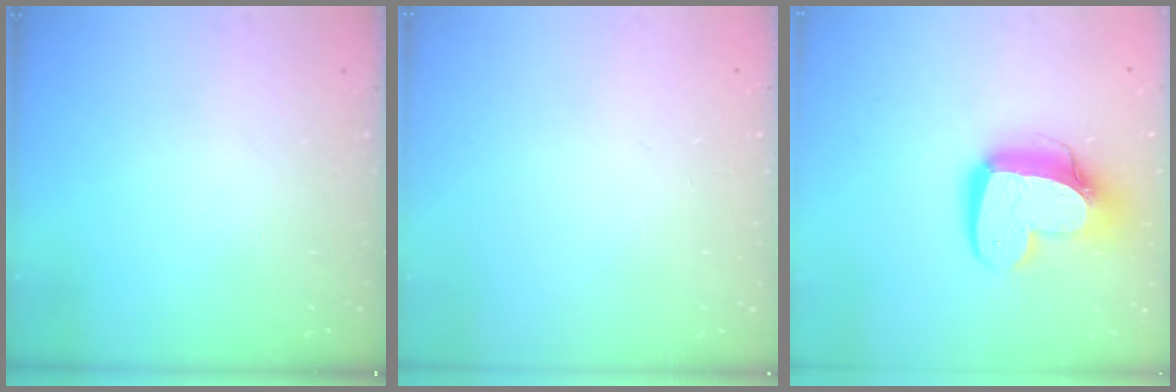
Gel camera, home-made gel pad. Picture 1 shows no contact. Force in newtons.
{"total": 0.0}
{"total": 14.6, "press": 14.6, "slide": 1.4}